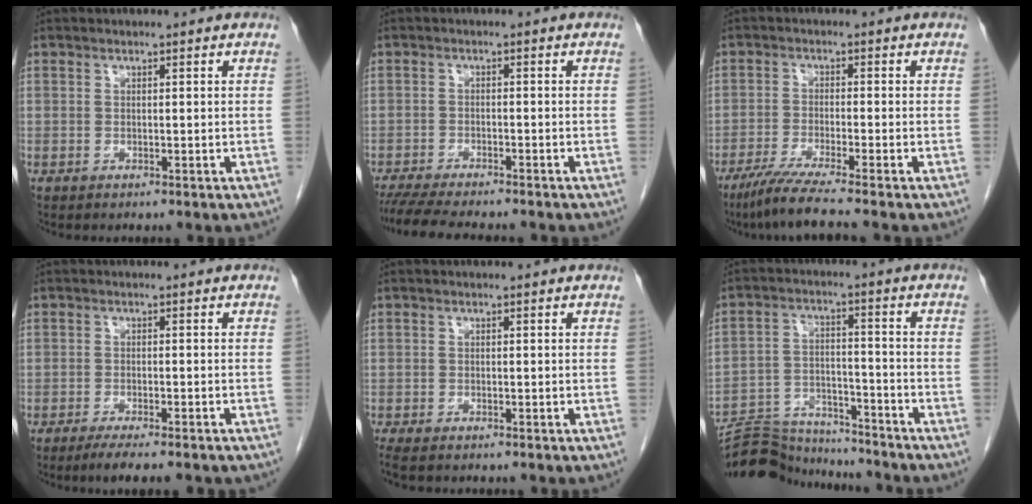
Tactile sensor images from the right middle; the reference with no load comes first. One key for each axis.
{"total": 10.0, "fx": -8.8, "fy": 1.0, "fz": 4.6, "tx": -0.072, "ty": -0.020, "tz": -0.134}
{"total": 6.9, "fx": -5.5, "fy": -1.5, "fz": 3.9, "tx": -0.066, "ty": -0.027, "tz": -0.100}
{"total": 6.5, "fx": -5.2, "fy": 0.7, "fz": 3.8, "tx": -0.048, "ty": -0.012, "tz": -0.073}
{"total": 3.1, "fx": -2.5, "fy": 0.9, "fz": 1.5, "tx": -0.027, "ty": -0.009, "tz": -0.039}
{"total": 13.3, "fx": -13.0, "fy": 2.2, "fz": 1.8, "tx": -0.028, "ty": 0.021, "tz": -0.207}